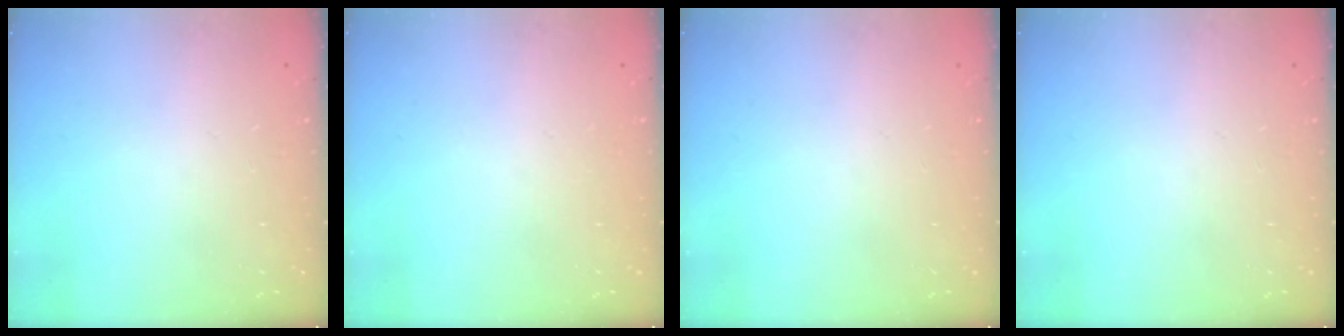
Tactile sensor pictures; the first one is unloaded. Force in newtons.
{"total": 0.0}
{"total": 0.0}
{"total": 0.0}